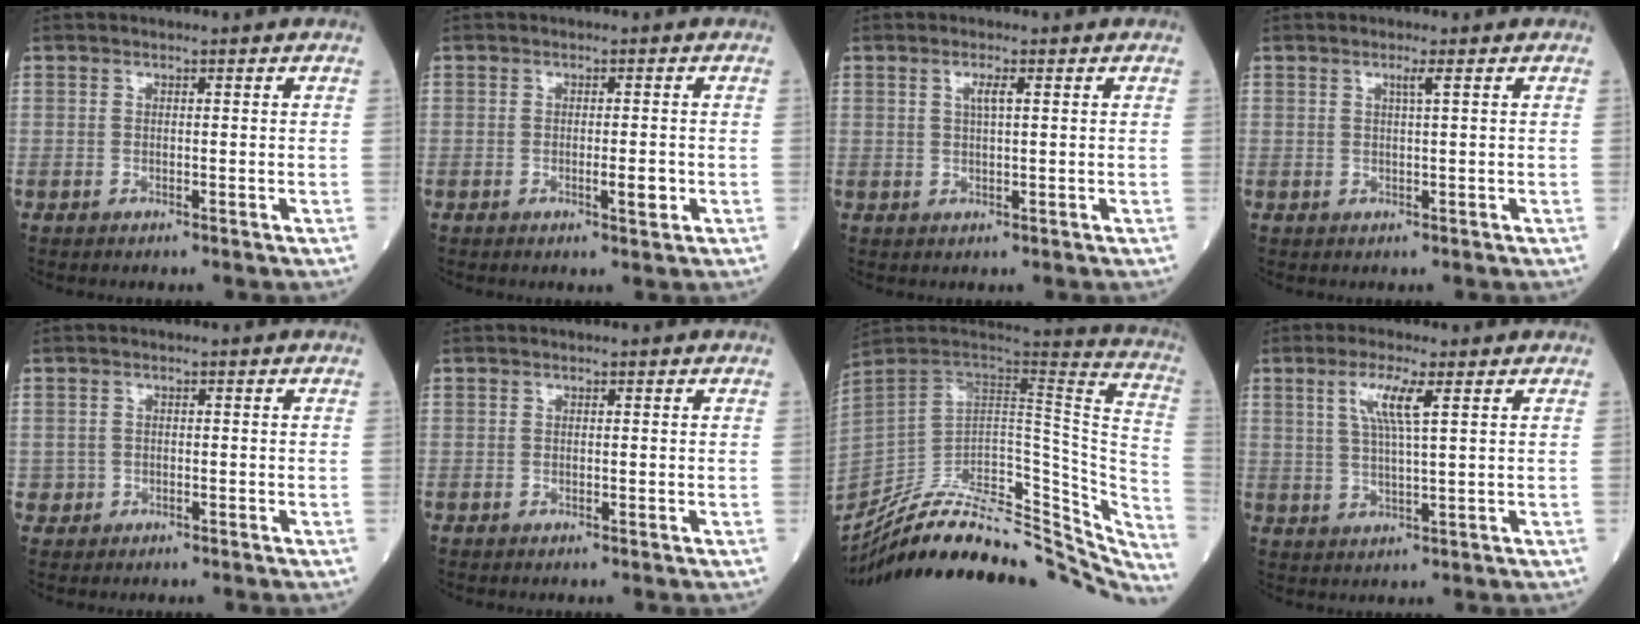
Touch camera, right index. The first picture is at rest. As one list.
[{"total": 2.4, "force": [-0.6, 0.4, 2.3], "torque": [-0.035, -0.002, -0.007]}, {"total": 1.9, "force": [0.7, 0.2, 1.7], "torque": [-0.034, 0.001, 0.012]}, {"total": 1.2, "force": [0.5, -0.3, 1.0], "torque": [-0.024, -0.003, 0.011]}, {"total": 1.5, "force": [-0.4, 1.4, 0.2], "torque": [0.000, 0.006, -0.005]}, {"total": 0.0}, {"total": 35.1, "force": [-30.1, 11.2, 14.3], "torque": [-0.193, -0.004, -0.401]}, {"total": 5.5, "force": [2.2, 0.1, 5.0], "torque": [-0.101, 0.001, 0.044]}]